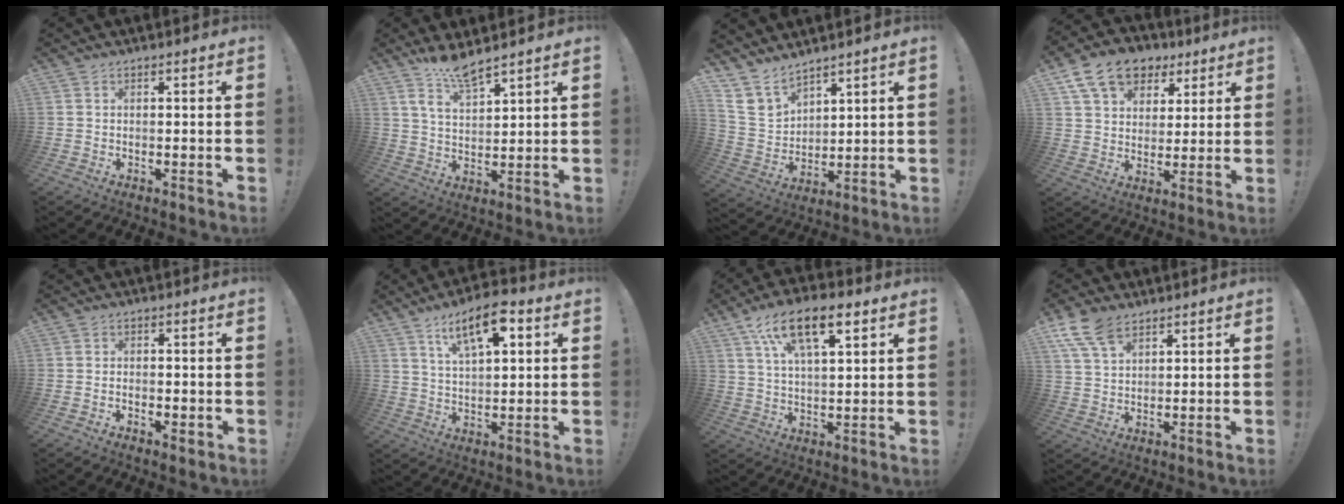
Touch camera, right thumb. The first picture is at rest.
{"total": 8.9, "force": [7.5, 1.8, 4.4], "torque": [-0.081, -0.045, 0.135]}
{"total": 10.5, "force": [8.7, 5.2, 2.6], "torque": [-0.065, -0.065, 0.174]}
{"total": 14.6, "force": [8.3, 10.1, 6.4], "torque": [-0.104, -0.042, 0.158]}
{"total": 2.3, "force": [-1.1, 1.1, 1.7], "torque": [-0.019, 0.000, -0.018]}
{"total": 12.0, "force": [5.8, 4.9, 9.3], "torque": [-0.144, -0.015, 0.097]}
{"total": 15.0, "force": [7.9, 6.4, 11.1], "torque": [-0.182, -0.021, 0.135]}
{"total": 9.1, "force": [6.0, 4.4, 5.3], "torque": [-0.098, -0.022, 0.118]}